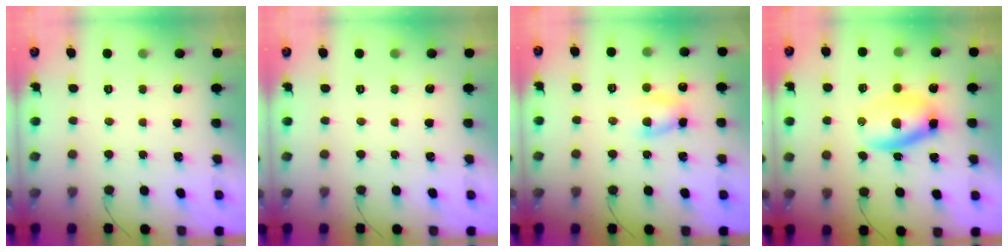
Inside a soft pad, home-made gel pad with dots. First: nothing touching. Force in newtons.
{"total": 0.0}
{"total": 5.7, "press": 5.7, "slide": 0.8}
{"total": 7.0, "press": 6.7, "slide": 1.8}